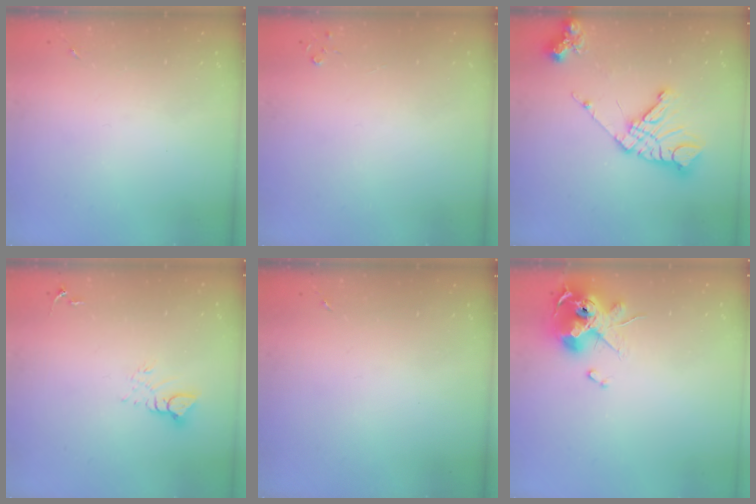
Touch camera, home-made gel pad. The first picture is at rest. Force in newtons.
{"total": 2.8, "press": 2.8, "slide": 0.3}
{"total": 16.4, "press": 16.3, "slide": 1.9}
{"total": 5.3, "press": 5.3, "slide": 0.3}
{"total": 0.0}
{"total": 13.0, "press": 12.9, "slide": 1.8}